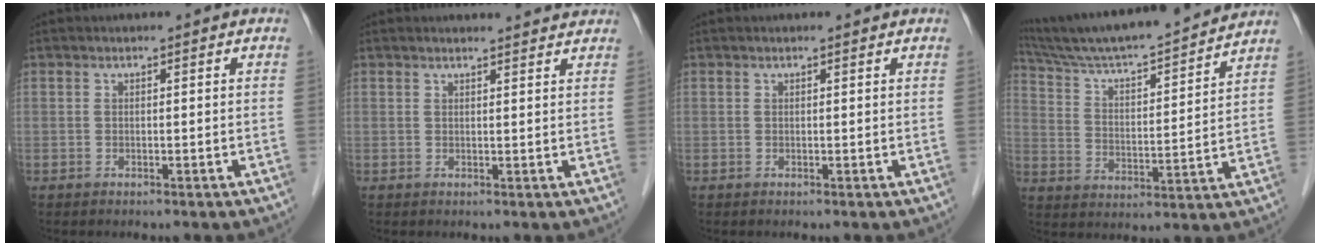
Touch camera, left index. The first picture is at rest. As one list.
[{"total": 4.7, "force": [4.6, 0.5, 0.8], "torque": [-0.013, 0.006, 0.043]}, {"total": 0.5, "force": [0.5, 0.1, 0.2], "torque": [-0.013, 0.005, 0.007]}, {"total": 20.2, "force": [18.5, 0.6, 8.1], "torque": [-0.141, 0.008, 0.290]}]